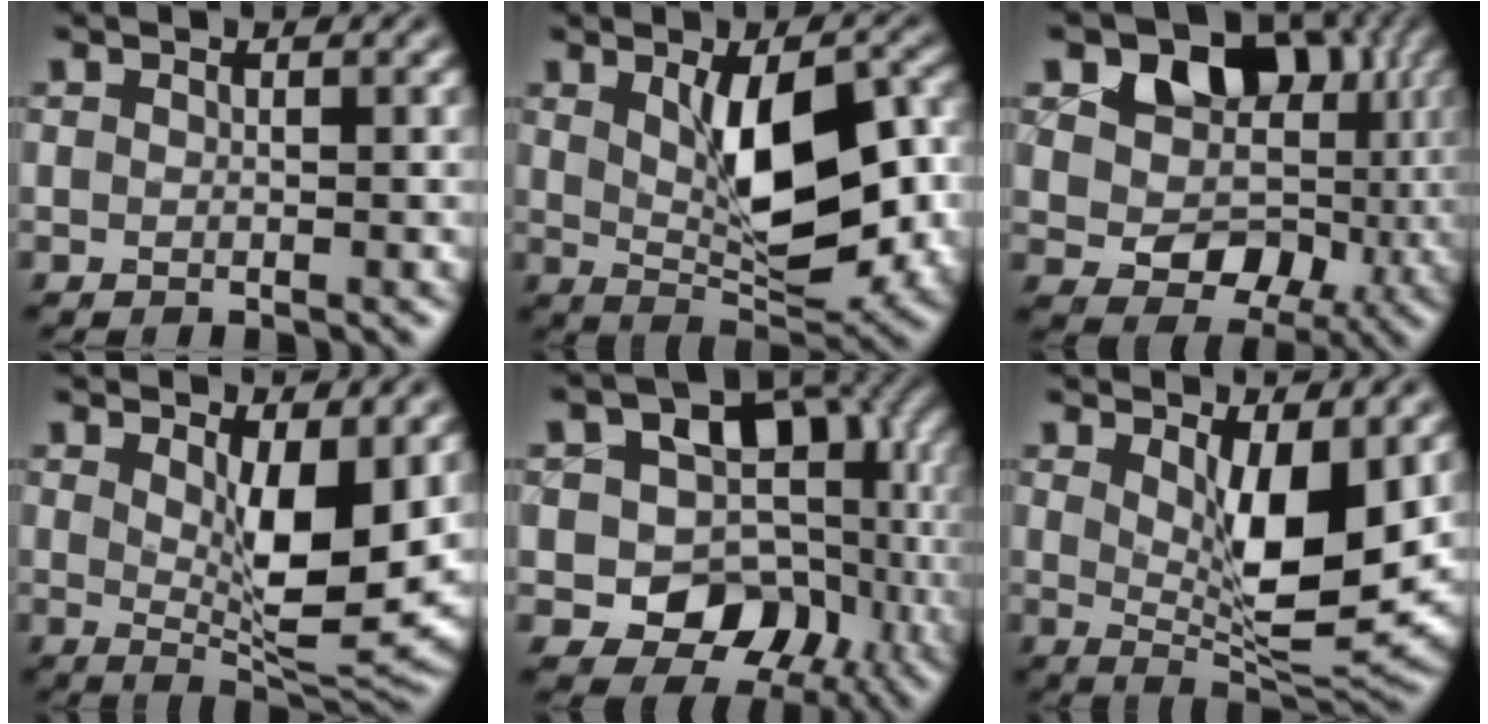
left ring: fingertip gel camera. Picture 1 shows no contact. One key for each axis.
{"total": 8.6, "fx": 0.9, "fy": 3.7, "fz": 7.7, "tx": -0.128, "ty": -0.004, "tz": 0.021}
{"total": 10.5, "fx": 2.2, "fy": 8.5, "fz": 5.8, "tx": -0.073, "ty": -0.002, "tz": 0.025}
{"total": 7.0, "fx": 1.4, "fy": 2.3, "fz": 6.5, "tx": -0.103, "ty": -0.017, "tz": 0.031}
{"total": 11.0, "fx": -0.1, "fy": 8.8, "fz": 6.6, "tx": -0.081, "ty": -0.018, "tz": -0.009}
{"total": 7.5, "fx": 1.5, "fy": 2.6, "fz": 6.8, "tx": -0.112, "ty": -0.019, "tz": 0.032}